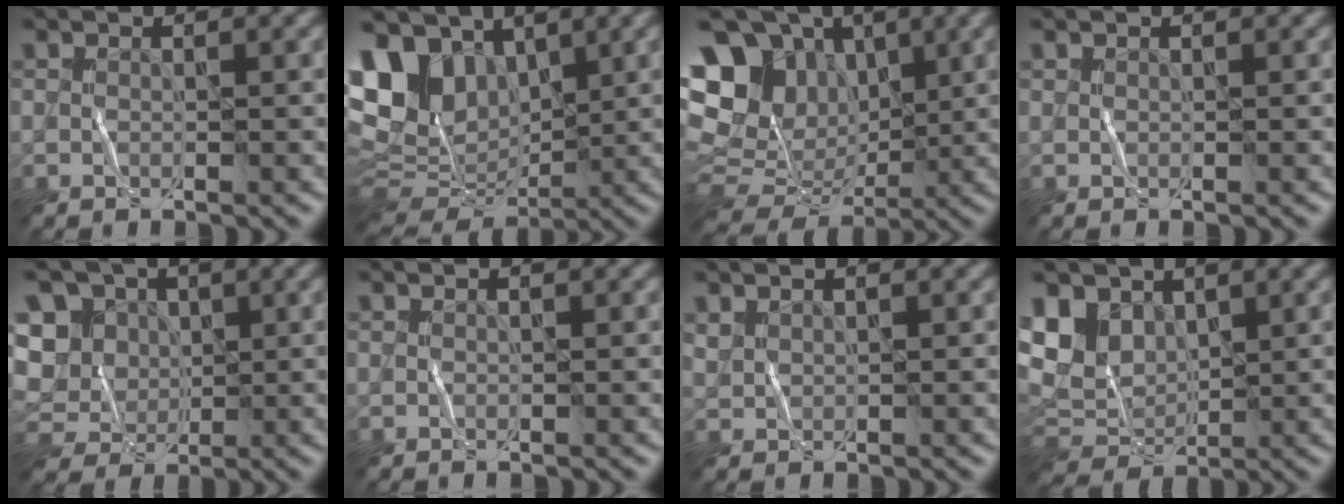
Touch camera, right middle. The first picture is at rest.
{"total": 10.0, "force": [3.6, 7.0, 6.1], "torque": [-0.135, 0.008, 0.066]}
{"total": 15.4, "force": [4.0, 12.5, 8.1], "torque": [-0.177, 0.026, 0.066]}
{"total": 0.0}
{"total": 10.2, "force": [2.5, 8.7, 4.6], "torque": [-0.101, 0.025, 0.025]}
{"total": 0.0}
{"total": 0.8, "force": [0.6, 0.5, 0.3], "torque": [-0.009, -0.001, 0.018]}
{"total": 5.9, "force": [2.0, 4.5, 3.2], "torque": [-0.073, -0.003, 0.036]}